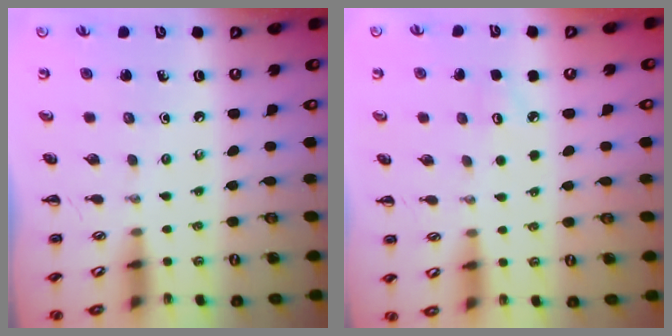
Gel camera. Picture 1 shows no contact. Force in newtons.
{"total": 3.6, "press": 3.5, "slide": 0.8}